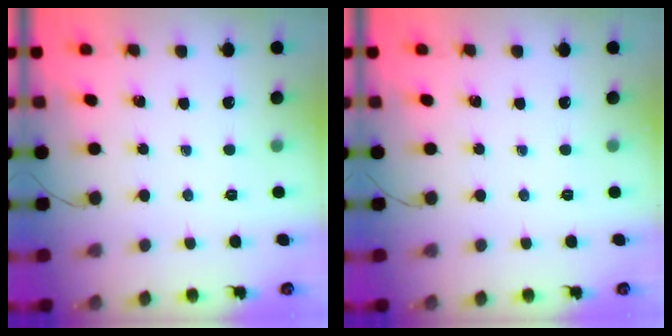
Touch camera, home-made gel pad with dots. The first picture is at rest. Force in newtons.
{"total": 0.0}